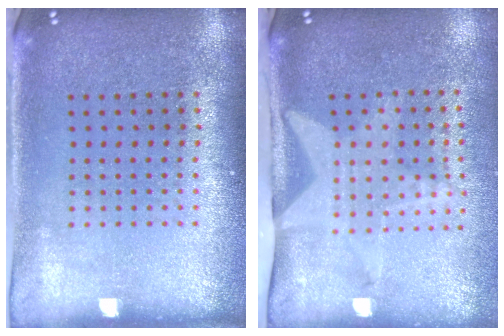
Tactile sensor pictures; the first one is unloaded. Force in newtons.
{"total": 2.1, "press": 1.5, "slide": 1.4}